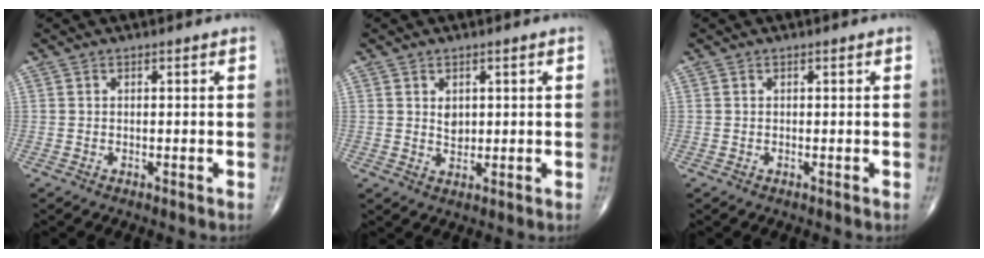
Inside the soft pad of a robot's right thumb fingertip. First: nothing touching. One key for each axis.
{"total": 2.5, "fx": 0.7, "fy": 1.8, "fz": 1.6, "tx": -0.016, "ty": -0.009, "tz": 0.015}
{"total": 0.0}